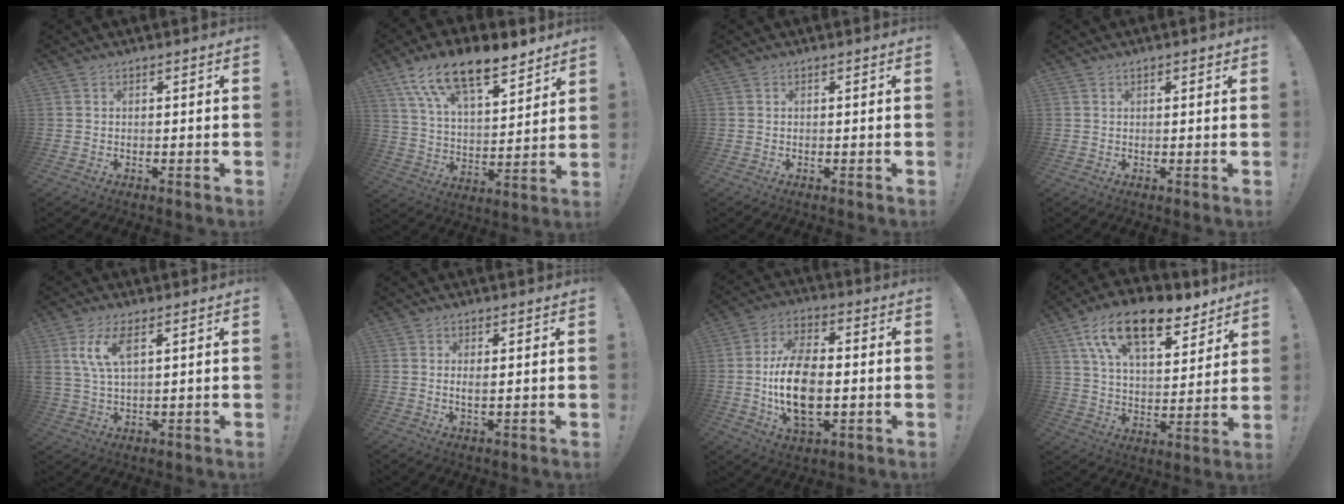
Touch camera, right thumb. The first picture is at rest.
{"total": 17.2, "force": [12.1, 7.0, 9.9], "torque": [-0.178, -0.078, 0.218]}
{"total": 0.0}
{"total": 0.8, "force": [0.5, 0.4, 0.4], "torque": [0.000, -0.002, 0.008]}
{"total": 8.6, "force": [3.7, 3.6, 6.9], "torque": [-0.126, -0.009, 0.066]}
{"total": 2.0, "force": [0.6, 0.2, 1.9], "torque": [-0.028, -0.007, 0.007]}
{"total": 16.1, "force": [-1.7, 9.4, 13.0], "torque": [-0.243, 0.001, -0.033]}
{"total": 18.4, "force": [11.4, 8.5, 11.7], "torque": [-0.199, -0.059, 0.201]}